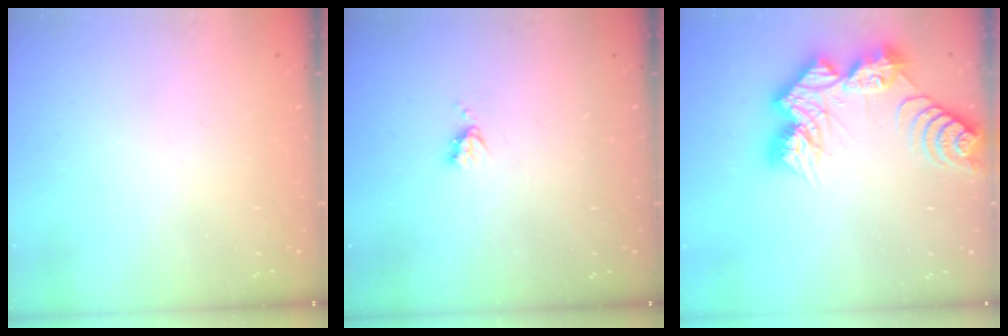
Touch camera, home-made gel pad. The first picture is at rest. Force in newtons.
{"total": 3.7, "press": 3.6, "slide": 0.5}
{"total": 15.9, "press": 15.8, "slide": 1.3}